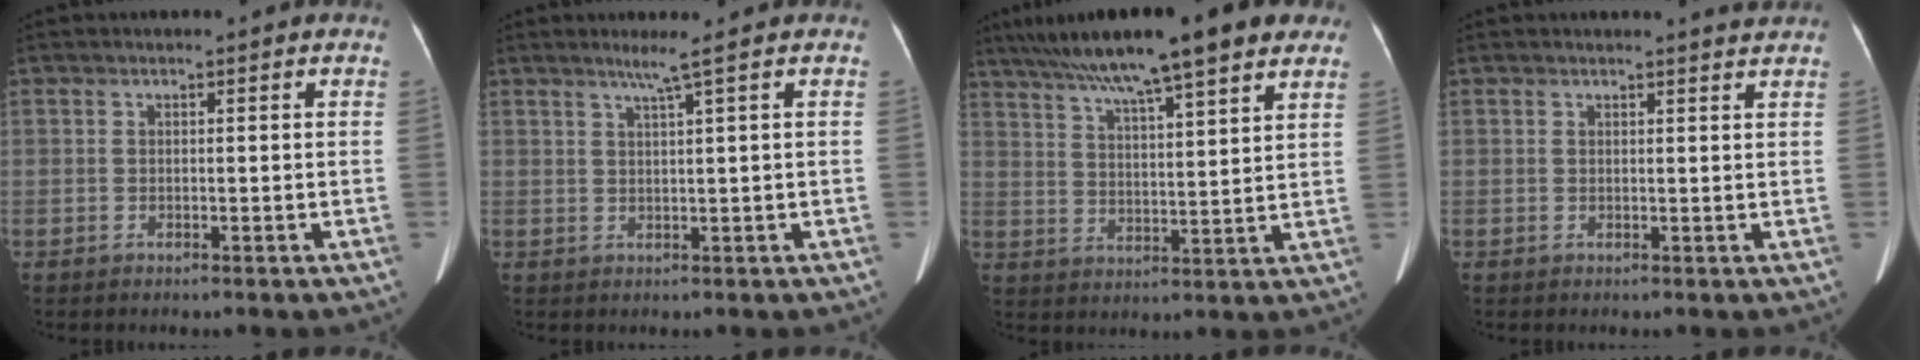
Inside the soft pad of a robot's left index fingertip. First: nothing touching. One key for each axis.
{"total": 2.4, "fx": 1.4, "fy": -0.9, "fz": 1.7, "tx": -0.038, "ty": -0.005, "tz": 0.033}
{"total": 18.9, "fx": 14.1, "fy": 2.4, "fz": 12.3, "tx": -0.206, "ty": 0.041, "tz": 0.207}
{"total": 1.7, "fx": 1.6, "fy": -0.5, "fz": 0.2, "tx": -0.010, "ty": -0.009, "tz": 0.015}